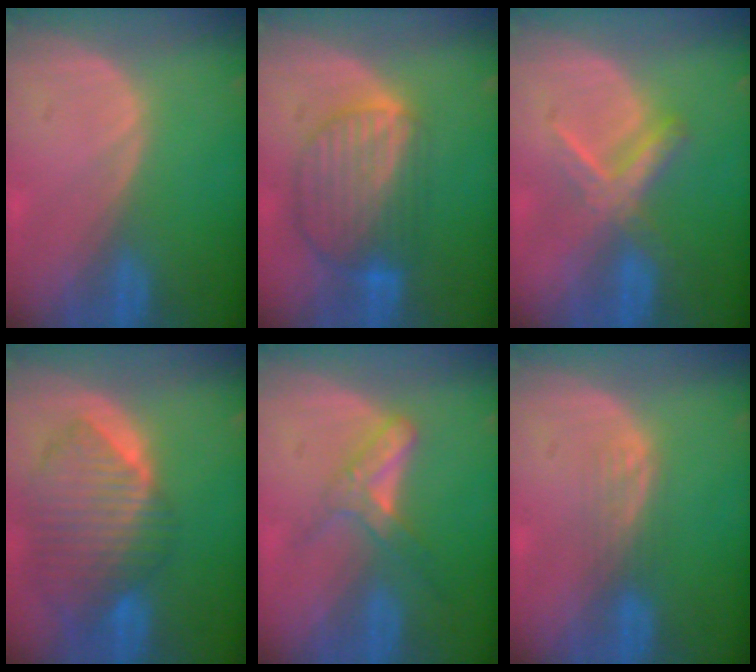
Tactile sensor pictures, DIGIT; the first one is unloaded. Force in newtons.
{"total": 8.8, "press": 7.7, "slide": 4.2}
{"total": 5.6, "press": 5.4, "slide": 1.1}
{"total": 10.5, "press": 9.1, "slide": 5.2}
{"total": 5.6, "press": 4.9, "slide": 2.8}
{"total": 2.4, "press": 2.3, "slide": 0.4}